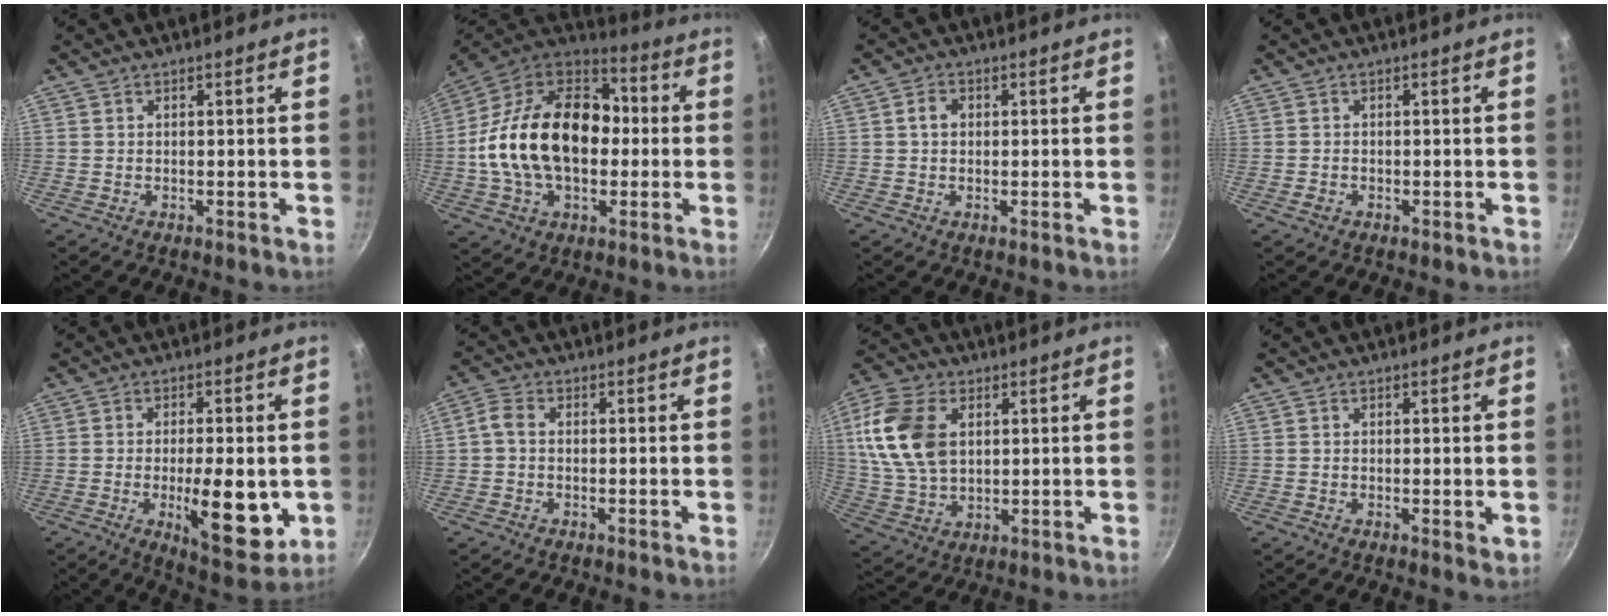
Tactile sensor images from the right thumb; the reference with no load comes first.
{"total": 25.5, "force": [-0.5, 17.0, 19.1], "torque": [-0.309, 0.047, -0.017]}
{"total": 2.4, "force": [0.2, 1.9, 1.5], "torque": [-0.018, 0.007, 0.002]}
{"total": 1.2, "force": [-0.7, 0.9, 0.6], "torque": [-0.013, 0.007, -0.010]}
{"total": 13.6, "force": [-2.5, 5.0, 12.4], "torque": [-0.165, -0.008, -0.029]}
{"total": 2.9, "force": [-0.4, 2.1, 2.0], "torque": [-0.046, 0.013, -0.019]}
{"total": 15.5, "force": [3.6, 10.2, 11.1], "torque": [-0.207, -0.003, 0.071]}
{"total": 1.4, "force": [0.1, 0.6, 1.3], "torque": [-0.019, -0.005, -0.001]}